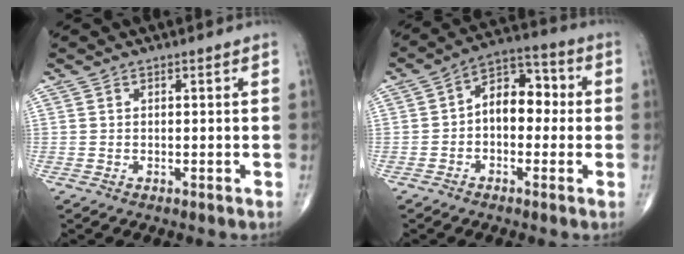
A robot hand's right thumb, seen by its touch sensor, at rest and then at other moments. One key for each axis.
{"total": 9.6, "fx": -0.2, "fy": 6.3, "fz": 7.2, "tx": -0.080, "ty": 0.037, "tz": -0.018}